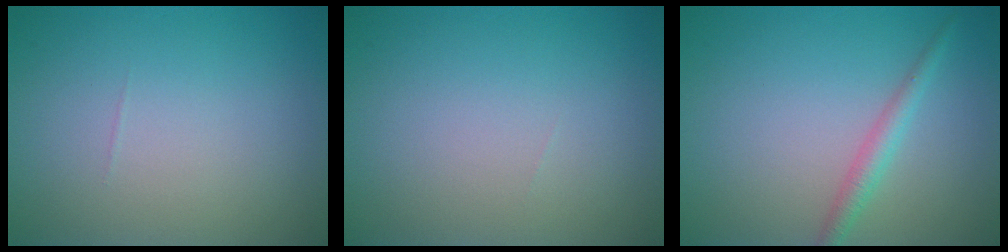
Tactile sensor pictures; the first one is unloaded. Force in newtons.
{"total": 0.0}
{"total": 1.9, "press": 1.9, "slide": 0.0}